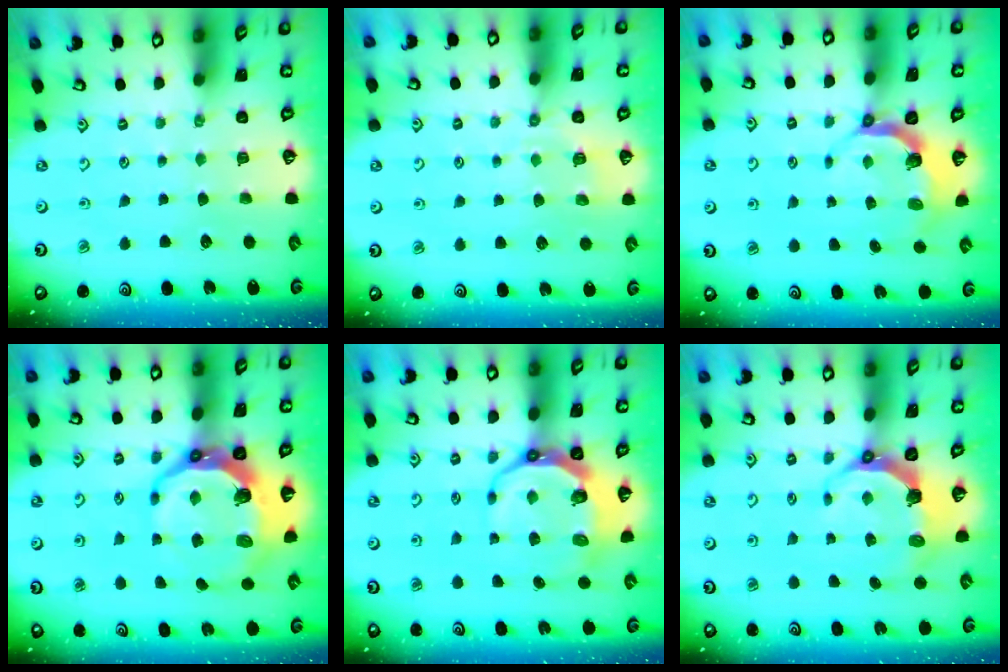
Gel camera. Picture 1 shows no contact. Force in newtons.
{"total": 4.8, "press": 4.6, "slide": 1.3}
{"total": 4.3, "press": 2.9, "slide": 3.2}
{"total": 13.4, "press": 12.4, "slide": 5.0}
{"total": 10.3, "press": 9.4, "slide": 4.1}
{"total": 7.4, "press": 5.6, "slide": 4.8}